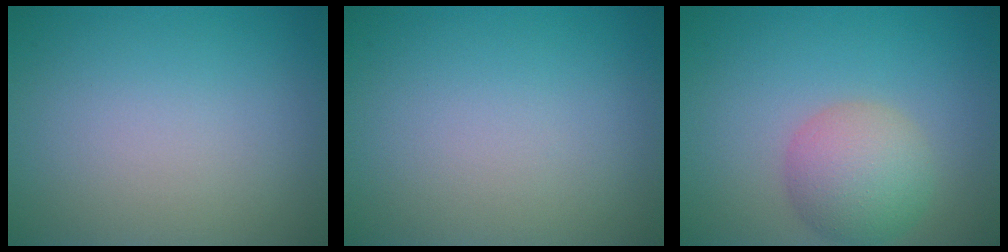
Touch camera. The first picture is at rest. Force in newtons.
{"total": 0.0}
{"total": 4.8, "press": 4.8, "slide": 0.2}